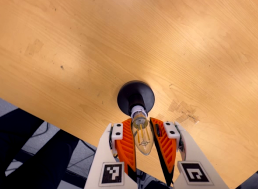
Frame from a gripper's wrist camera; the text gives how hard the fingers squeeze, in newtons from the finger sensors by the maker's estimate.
{"total": 16.0, "left": 16.4, "right": 15.6}